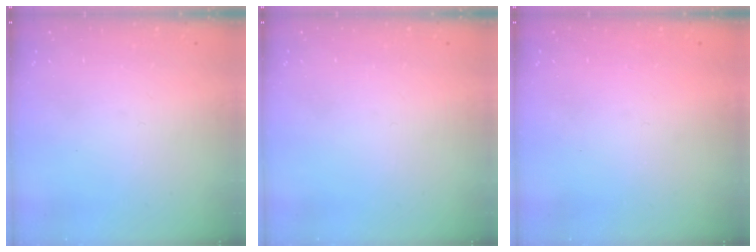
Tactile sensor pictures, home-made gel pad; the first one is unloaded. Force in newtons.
{"total": 0.0}
{"total": 1.5, "press": 1.2, "slide": 0.8}